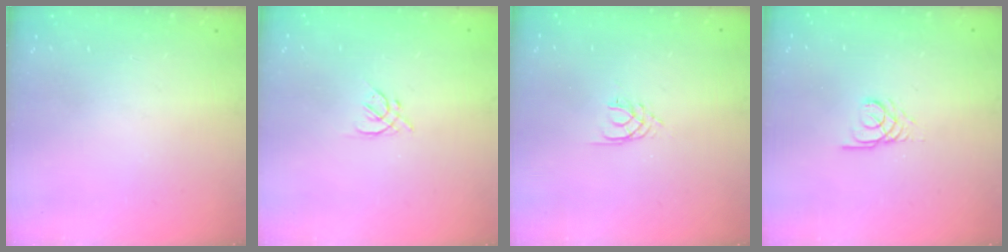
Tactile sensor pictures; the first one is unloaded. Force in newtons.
{"total": 1.3, "press": 1.2, "slide": 0.5}
{"total": 1.6, "press": 1.6, "slide": 0.2}
{"total": 2.6, "press": 2.6, "slide": 0.2}